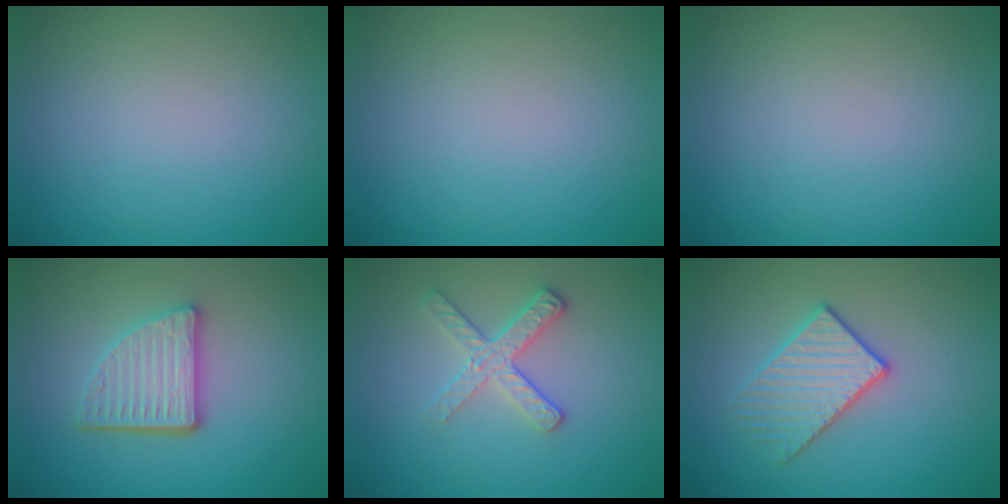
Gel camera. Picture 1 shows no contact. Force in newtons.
{"total": 0.0}
{"total": 0.0}
{"total": 4.6, "press": 3.4, "slide": 3.1}
{"total": 2.8, "press": 2.5, "slide": 1.3}
{"total": 3.0, "press": 2.9, "slide": 0.8}